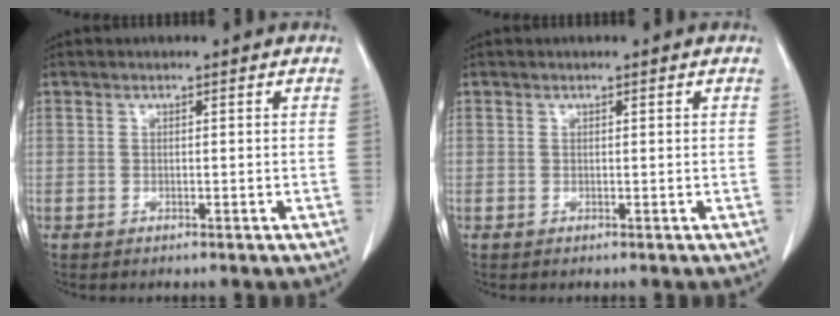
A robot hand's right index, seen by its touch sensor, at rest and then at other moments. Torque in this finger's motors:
{"motor_torque": [-0.17, -0.18, -0.04, -0.02]}